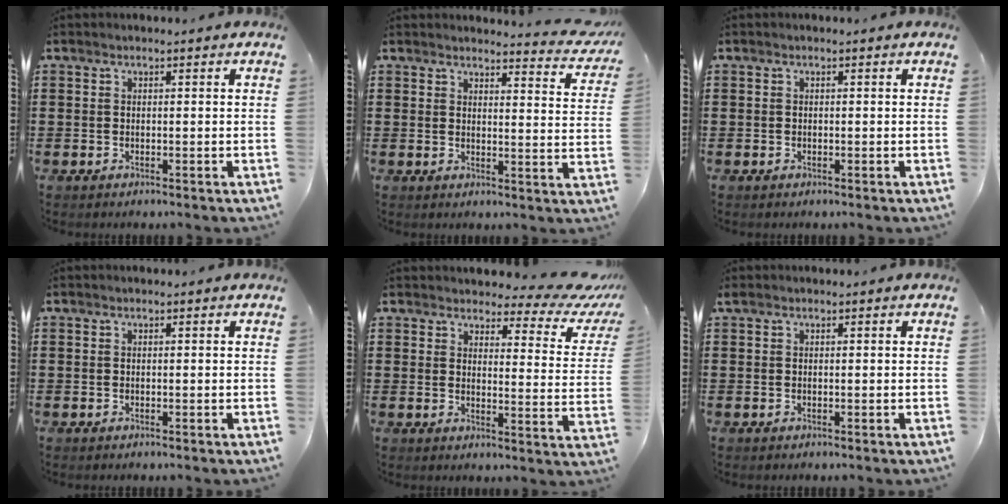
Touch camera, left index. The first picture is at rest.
{"total": 3.4, "force": [3.2, 0.0, 1.0], "torque": [-0.018, -0.022, 0.054]}
{"total": 0.0}
{"total": 0.0}
{"total": 4.9, "force": [4.3, 1.1, 2.2], "torque": [-0.050, -0.027, 0.069]}
{"total": 0.0}